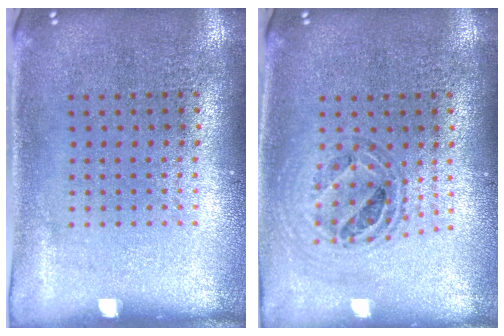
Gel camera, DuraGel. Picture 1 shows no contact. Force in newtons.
{"total": 0.8, "press": 0.8, "slide": 0.1}